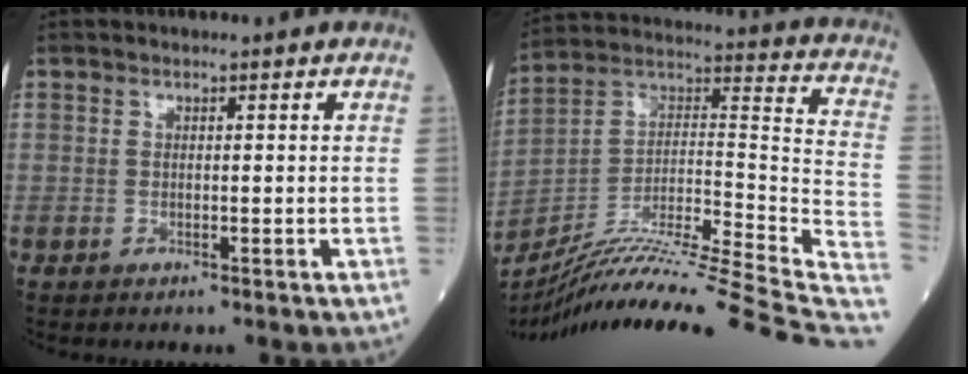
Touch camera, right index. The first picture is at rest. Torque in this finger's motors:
{"motor_torque": [-0.71, -1.43, 0.45, 0.17]}